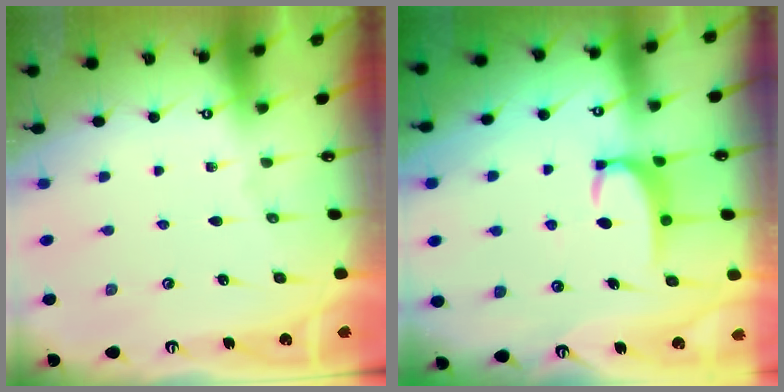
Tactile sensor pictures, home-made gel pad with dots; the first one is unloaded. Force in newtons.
{"total": 3.7, "press": 3.7, "slide": 0.4}